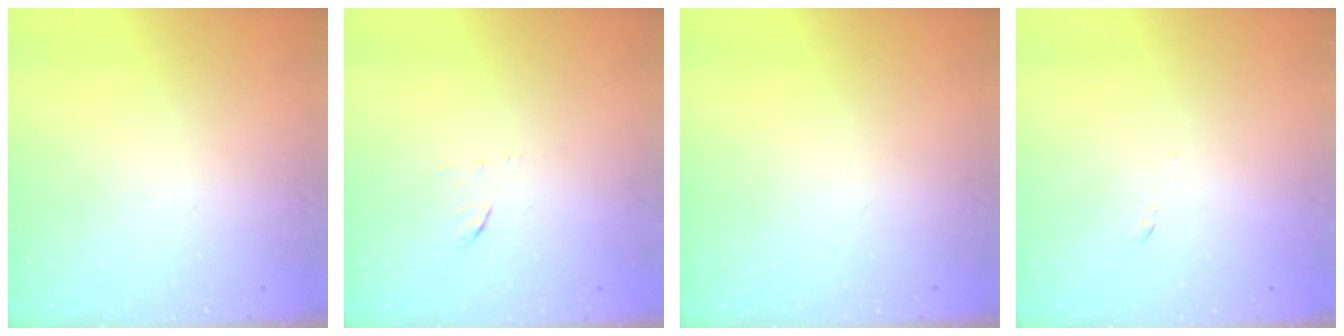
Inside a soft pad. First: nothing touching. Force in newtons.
{"total": 6.0, "press": 6.0, "slide": 0.4}
{"total": 0.0}
{"total": 3.9, "press": 3.8, "slide": 0.9}